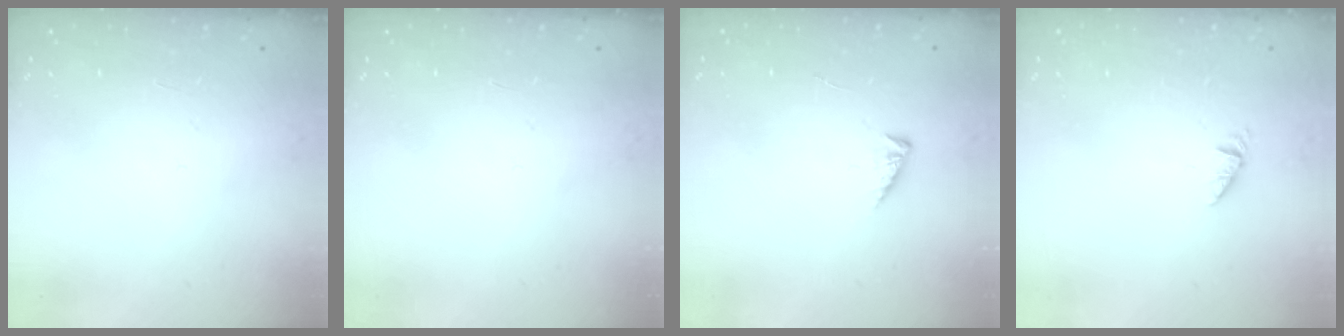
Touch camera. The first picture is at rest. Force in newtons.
{"total": 0.0}
{"total": 2.1, "press": 2.0, "slide": 0.5}
{"total": 0.8, "press": 0.8, "slide": 0.1}